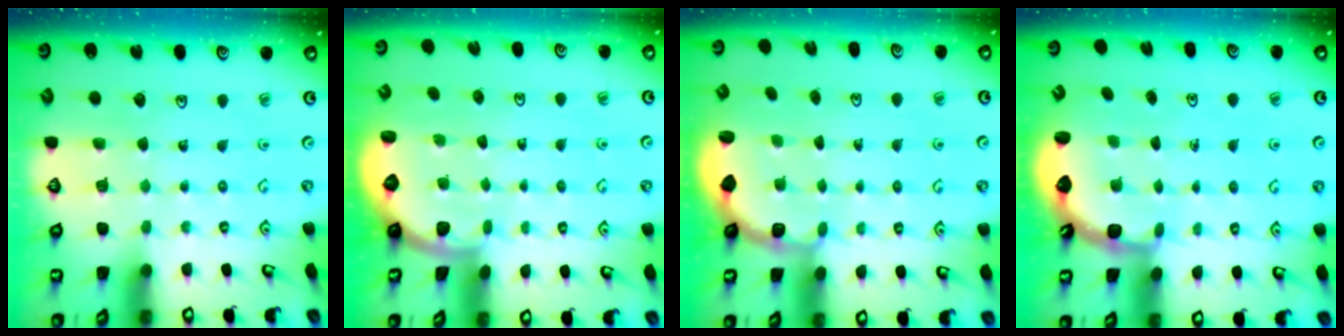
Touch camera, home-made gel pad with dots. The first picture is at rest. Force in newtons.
{"total": 1.6, "press": 1.6, "slide": 0.1}
{"total": 3.0, "press": 2.2, "slide": 2.0}
{"total": 2.7, "press": 2.1, "slide": 1.7}